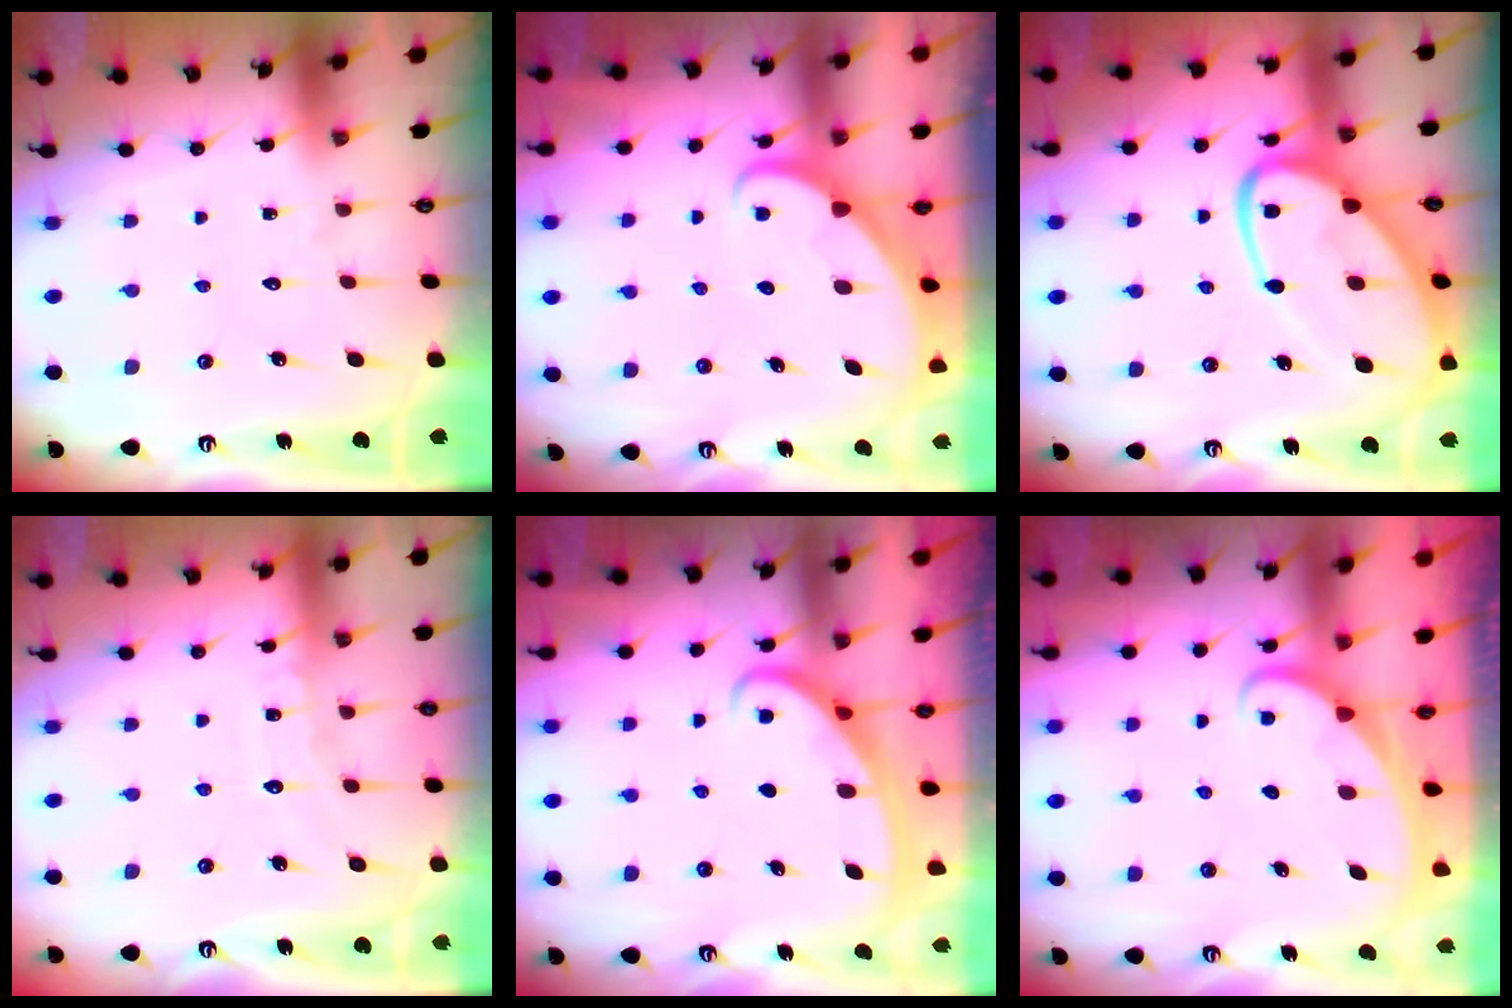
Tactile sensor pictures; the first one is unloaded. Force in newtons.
{"total": 2.6, "press": 2.6, "slide": 0.4}
{"total": 17.0, "press": 16.9, "slide": 1.5}
{"total": 6.4, "press": 6.3, "slide": 0.6}
{"total": 2.5, "press": 2.5, "slide": 0.4}
{"total": 1.7, "press": 1.7, "slide": 0.1}